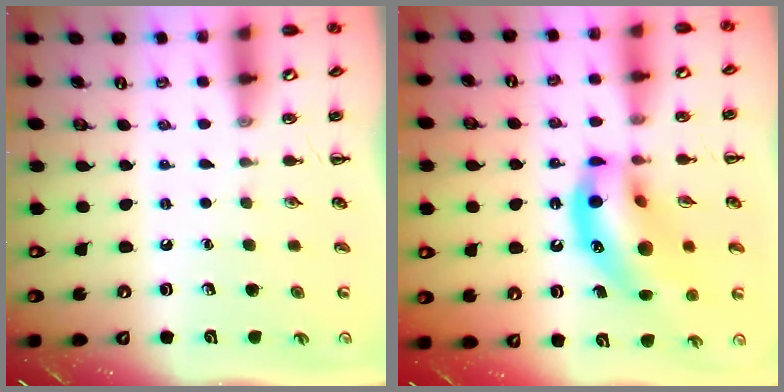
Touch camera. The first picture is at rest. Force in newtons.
{"total": 18.5, "press": 18.0, "slide": 4.5}